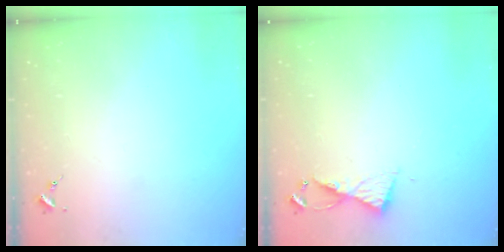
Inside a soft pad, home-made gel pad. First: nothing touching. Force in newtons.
{"total": 6.0, "press": 6.0, "slide": 0.6}